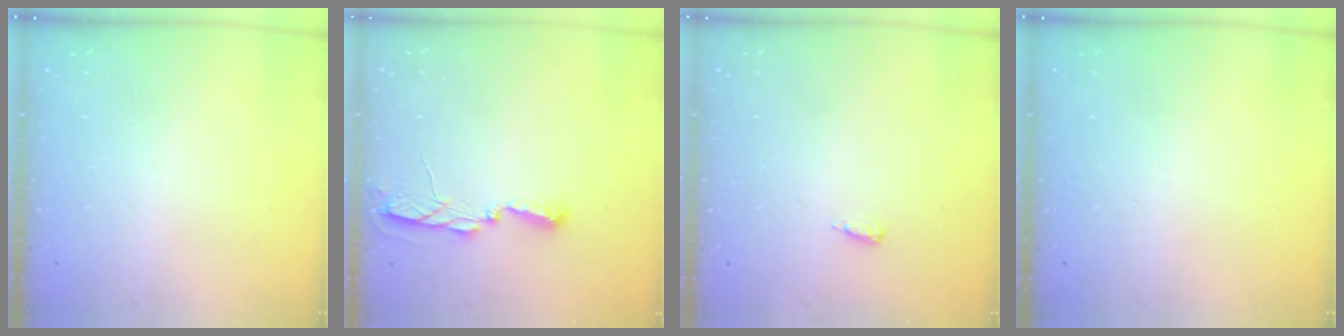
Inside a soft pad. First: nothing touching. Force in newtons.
{"total": 5.5, "press": 5.5, "slide": 0.6}
{"total": 4.3, "press": 4.2, "slide": 1.0}
{"total": 0.0}